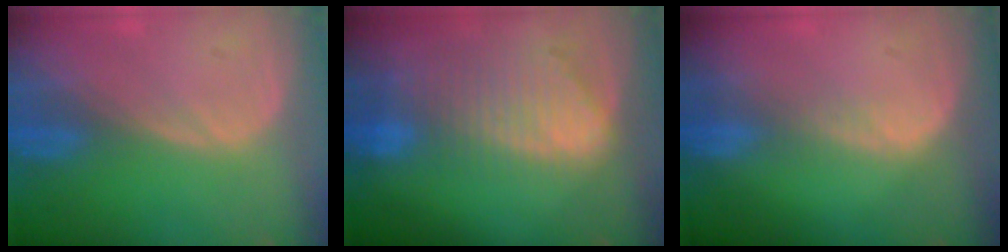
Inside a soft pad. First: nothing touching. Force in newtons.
{"total": 9.4, "press": 8.2, "slide": 4.7}
{"total": 2.0, "press": 1.1, "slide": 1.7}